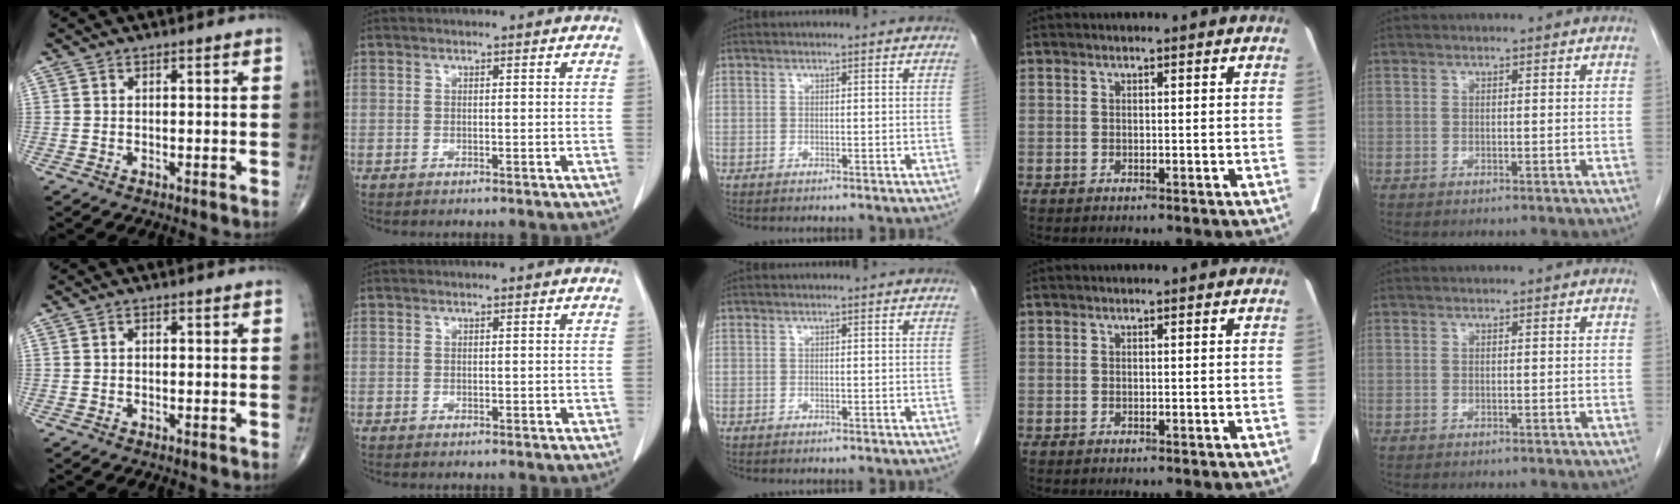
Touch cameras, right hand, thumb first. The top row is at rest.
{"thumb": {"total": 0.9, "force": [0.1, 0.5, 0.7], "torque": [-0.012, 0.004, 0.002]}, "index": {"total": 1.1, "force": [-0.1, 0.6, 0.9], "torque": [-0.011, -0.001, 0.000]}}